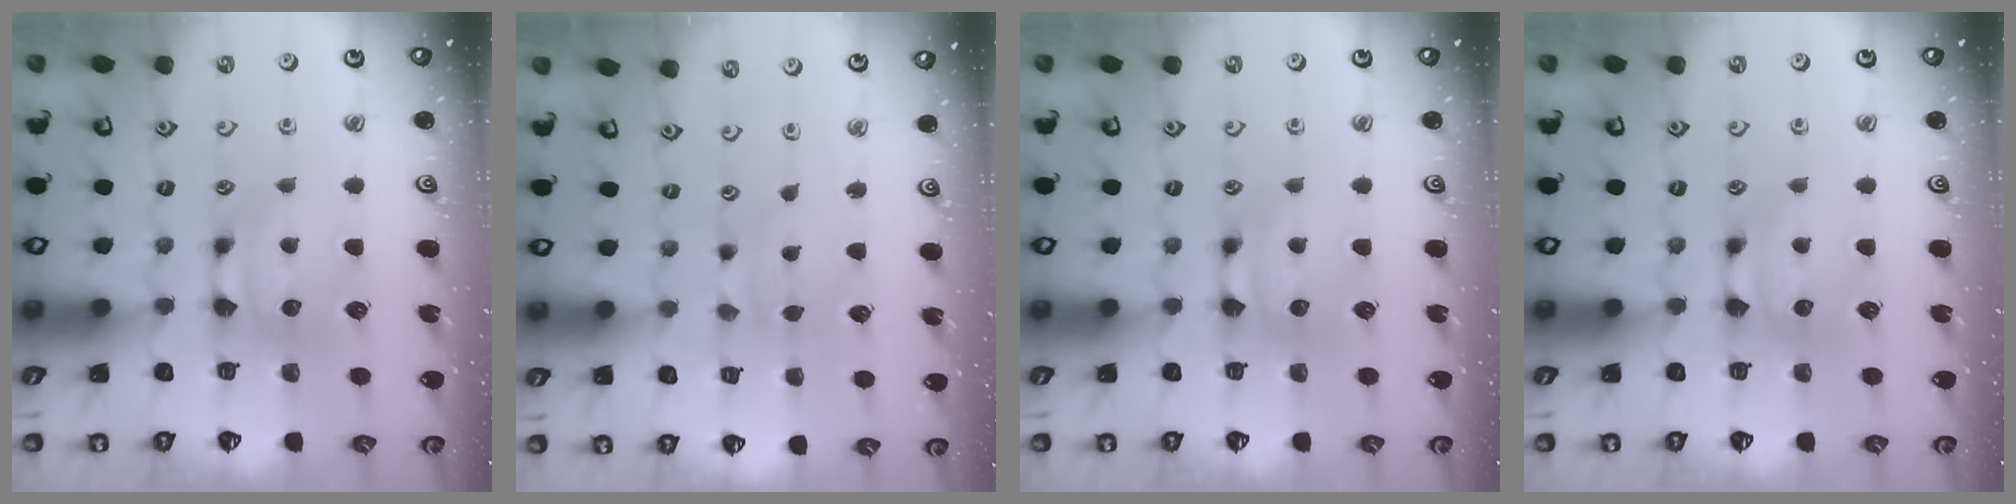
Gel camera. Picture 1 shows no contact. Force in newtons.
{"total": 0.6, "press": 0.4, "slide": 0.4}
{"total": 0.0}
{"total": 0.0}